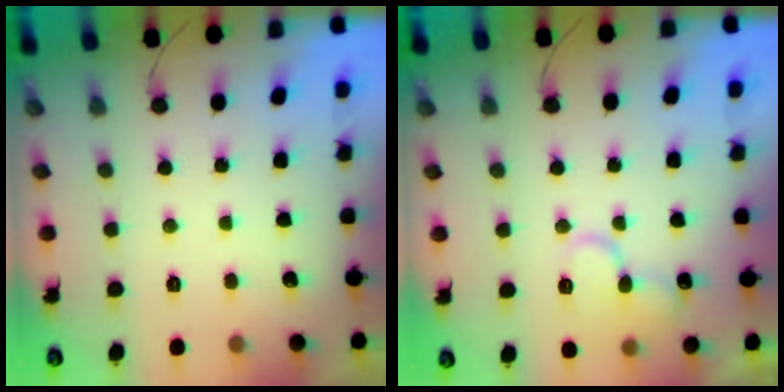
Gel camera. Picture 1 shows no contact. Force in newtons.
{"total": 11.3, "press": 11.2, "slide": 1.5}